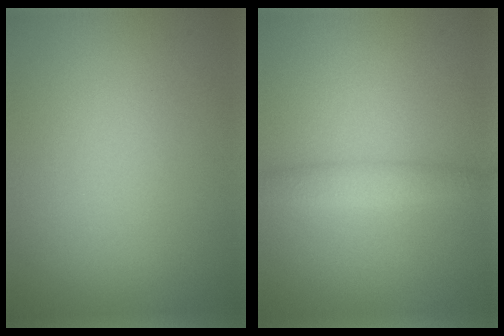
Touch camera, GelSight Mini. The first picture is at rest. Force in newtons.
{"total": 2.1, "press": 2.1, "slide": 0.0}